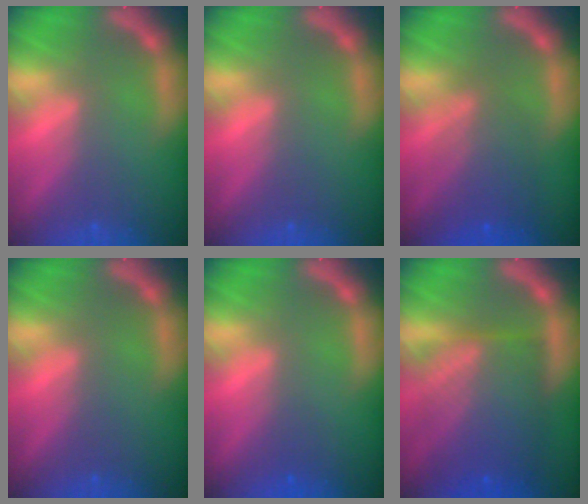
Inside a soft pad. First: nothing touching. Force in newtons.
{"total": 0.0}
{"total": 5.5}
{"total": 0.0}
{"total": 0.9}
{"total": 10.1}